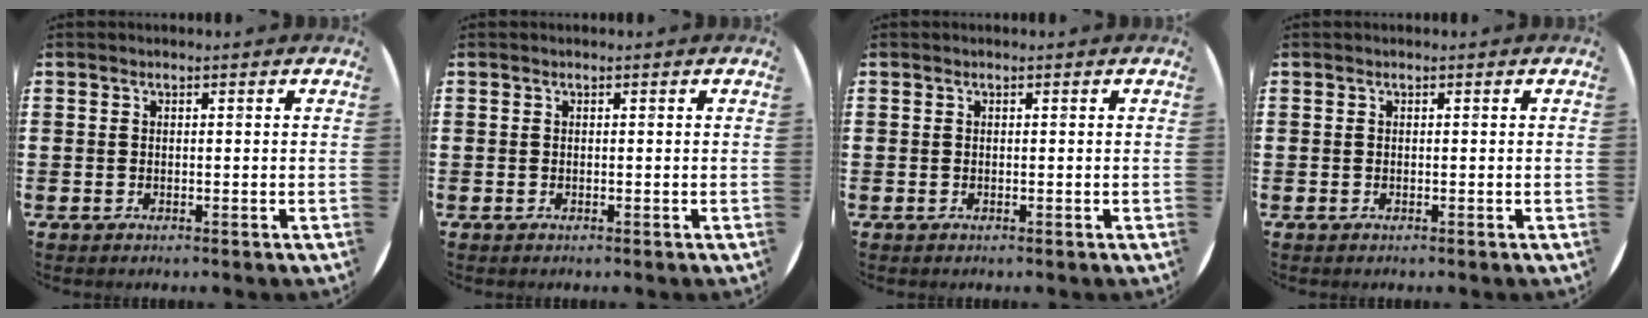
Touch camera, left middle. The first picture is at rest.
{"total": 0.0}
{"total": 0.0}
{"total": 0.0}